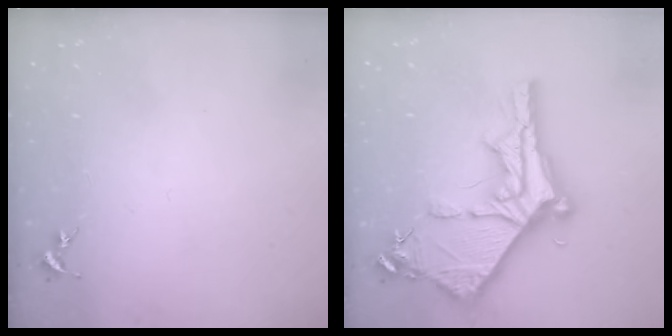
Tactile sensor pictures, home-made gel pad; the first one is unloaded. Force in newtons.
{"total": 10.5, "press": 10.4, "slide": 1.1}